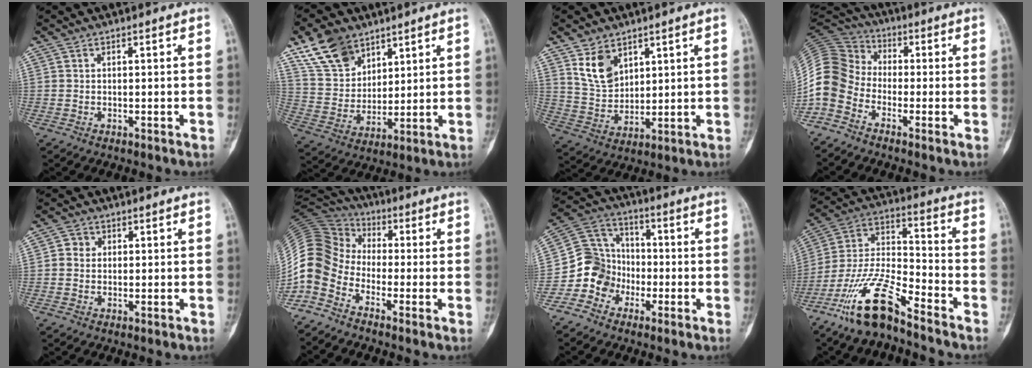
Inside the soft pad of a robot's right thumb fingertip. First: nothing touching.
{"total": 12.5, "force": [8.6, 7.6, 5.0], "torque": [-0.076, -0.033, 0.173]}
{"total": 8.2, "force": [4.7, 5.2, 4.2], "torque": [-0.063, -0.028, 0.105]}
{"total": 11.0, "force": [-4.4, 8.4, 5.6], "torque": [-0.107, 0.048, -0.108]}
{"total": 2.6, "force": [0.3, 2.5, 0.8], "torque": [0.007, 0.005, 0.001]}
{"total": 12.2, "force": [-5.4, 8.7, 6.5], "torque": [-0.125, 0.060, -0.128]}
{"total": 10.2, "force": [-4.5, 8.9, 2.2], "torque": [-0.005, 0.065, -0.095]}
{"total": 15.1, "force": [-11.0, 3.8, 9.7], "torque": [-0.192, 0.071, -0.211]}